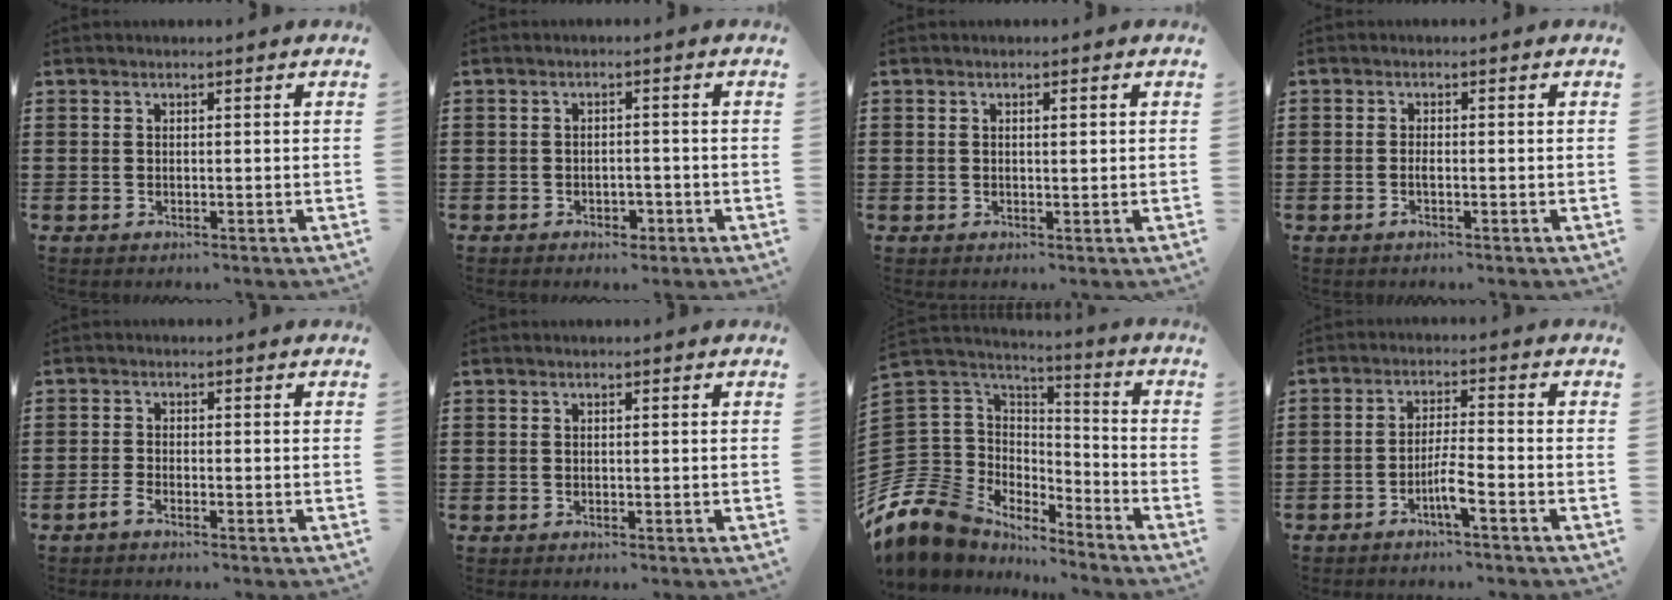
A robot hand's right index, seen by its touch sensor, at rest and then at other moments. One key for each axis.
{"total": 1.9, "fx": -1.5, "fy": 0.9, "fz": 0.7, "tx": -0.018, "ty": -0.001, "tz": -0.032}
{"total": 1.2, "fx": 0.3, "fy": 0.3, "fz": 1.1, "tx": -0.022, "ty": 0.003, "tz": 0.004}
{"total": 0.9, "fx": -0.5, "fy": 0.3, "fz": 0.8, "tx": -0.016, "ty": -0.003, "tz": -0.007}
{"total": 1.7, "fx": -1.4, "fy": 0.3, "fz": 0.9, "tx": -0.033, "ty": -0.006, "tz": -0.031}
{"total": 0.0}
{"total": 11.3, "fx": -7.8, "fy": 7.8, "fz": 2.6, "tx": -0.116, "ty": -0.003, "tz": -0.154}
{"total": 4.0, "fx": -2.5, "fy": 0.0, "fz": 3.1, "tx": -0.069, "ty": -0.008, "tz": -0.051}